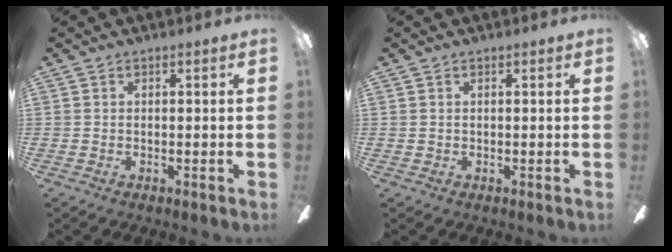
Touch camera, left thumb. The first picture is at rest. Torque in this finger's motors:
{"motor_torque": [-0.34, 0.40, 0.27, 0.02, 0.00]}